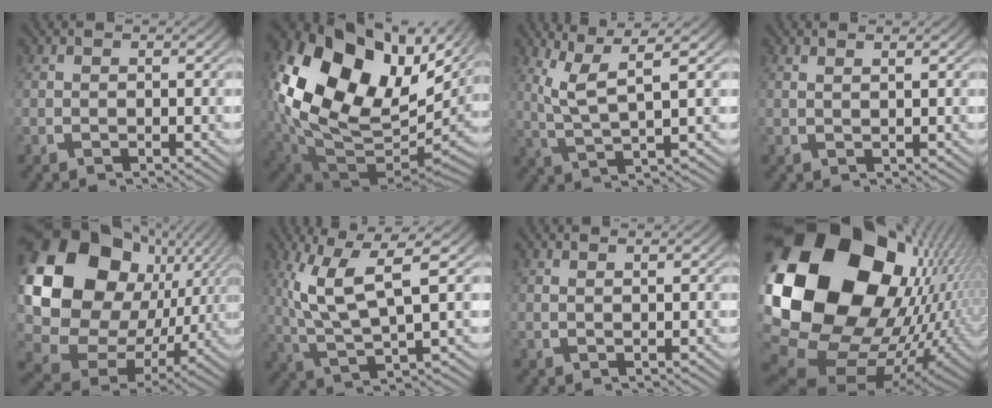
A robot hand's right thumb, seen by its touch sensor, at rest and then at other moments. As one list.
[{"total": 25.5, "force": [2.3, 17.8, 18.1], "torque": [-0.370, -0.050, 0.059]}, {"total": 7.0, "force": [2.4, 3.5, 5.6], "torque": [-0.107, -0.003, 0.043]}, {"total": 1.0, "force": [0.8, -0.1, 0.6], "torque": [-0.010, -0.001, 0.018]}, {"total": 19.8, "force": [1.6, 14.4, 13.5], "torque": [-0.286, -0.040, 0.043]}, {"total": 8.6, "force": [1.2, 4.6, 7.2], "torque": [-0.147, -0.017, 0.029]}, {"total": 0.6, "force": [0.5, -0.1, 0.4], "torque": [-0.006, -0.001, 0.014]}, {"total": 31.2, "force": [0.0, 21.5, 22.6], "torque": [-0.461, -0.071, 0.028]}]